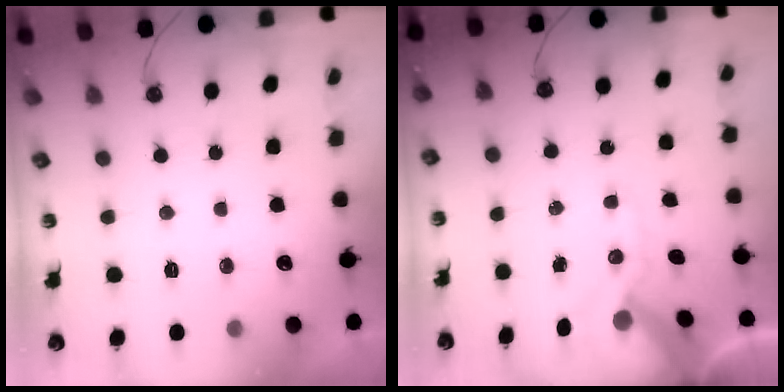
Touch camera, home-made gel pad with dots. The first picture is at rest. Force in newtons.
{"total": 12.8, "press": 12.7, "slide": 1.9}